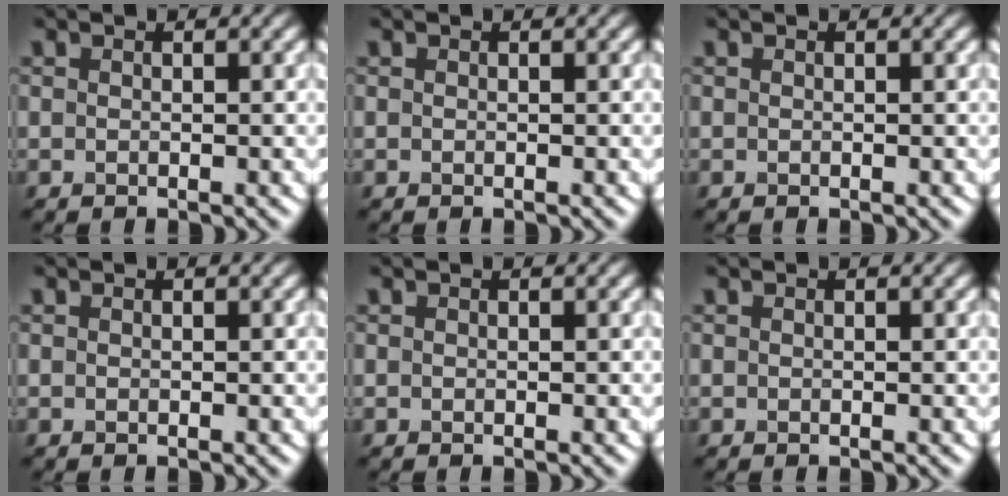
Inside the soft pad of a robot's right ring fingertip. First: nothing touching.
{"total": 0.0}
{"total": 0.0}
{"total": 0.0}
{"total": 0.0}
{"total": 0.0}